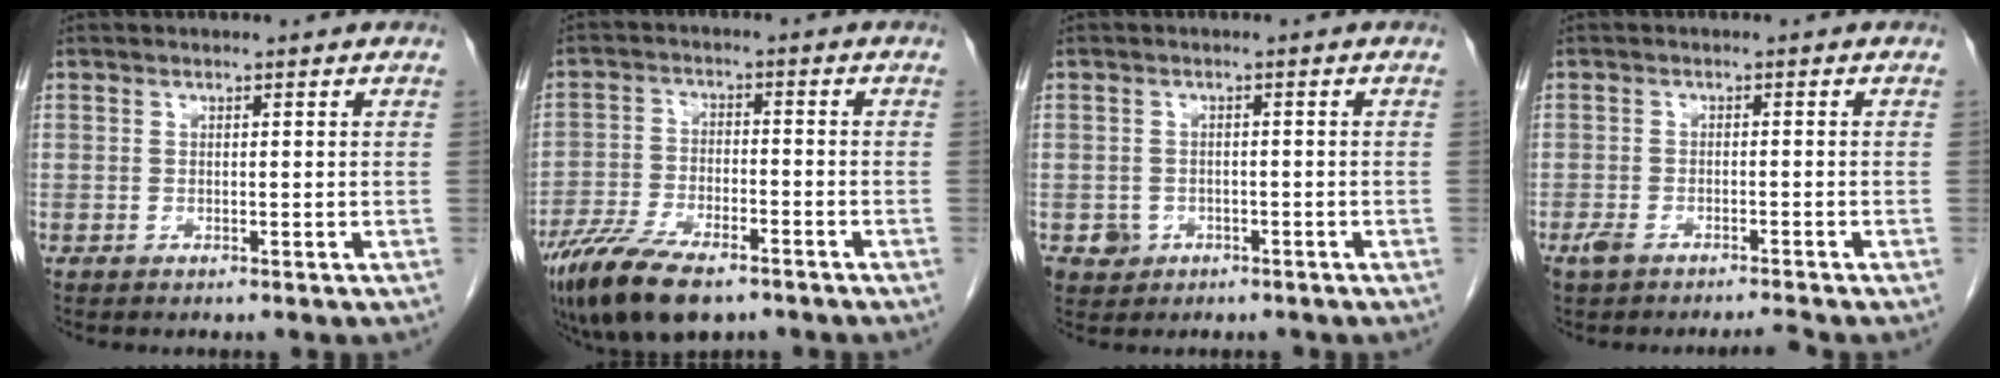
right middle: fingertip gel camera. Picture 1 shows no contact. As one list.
[{"total": 12.6, "force": [-8.9, 4.8, 7.5], "torque": [-0.137, -0.013, -0.156]}, {"total": 2.7, "force": [-1.2, 2.4, 0.4], "torque": [-0.005, 0.008, -0.012]}, {"total": 2.7, "force": [-2.3, 0.3, 1.5], "torque": [-0.037, -0.004, -0.040]}]